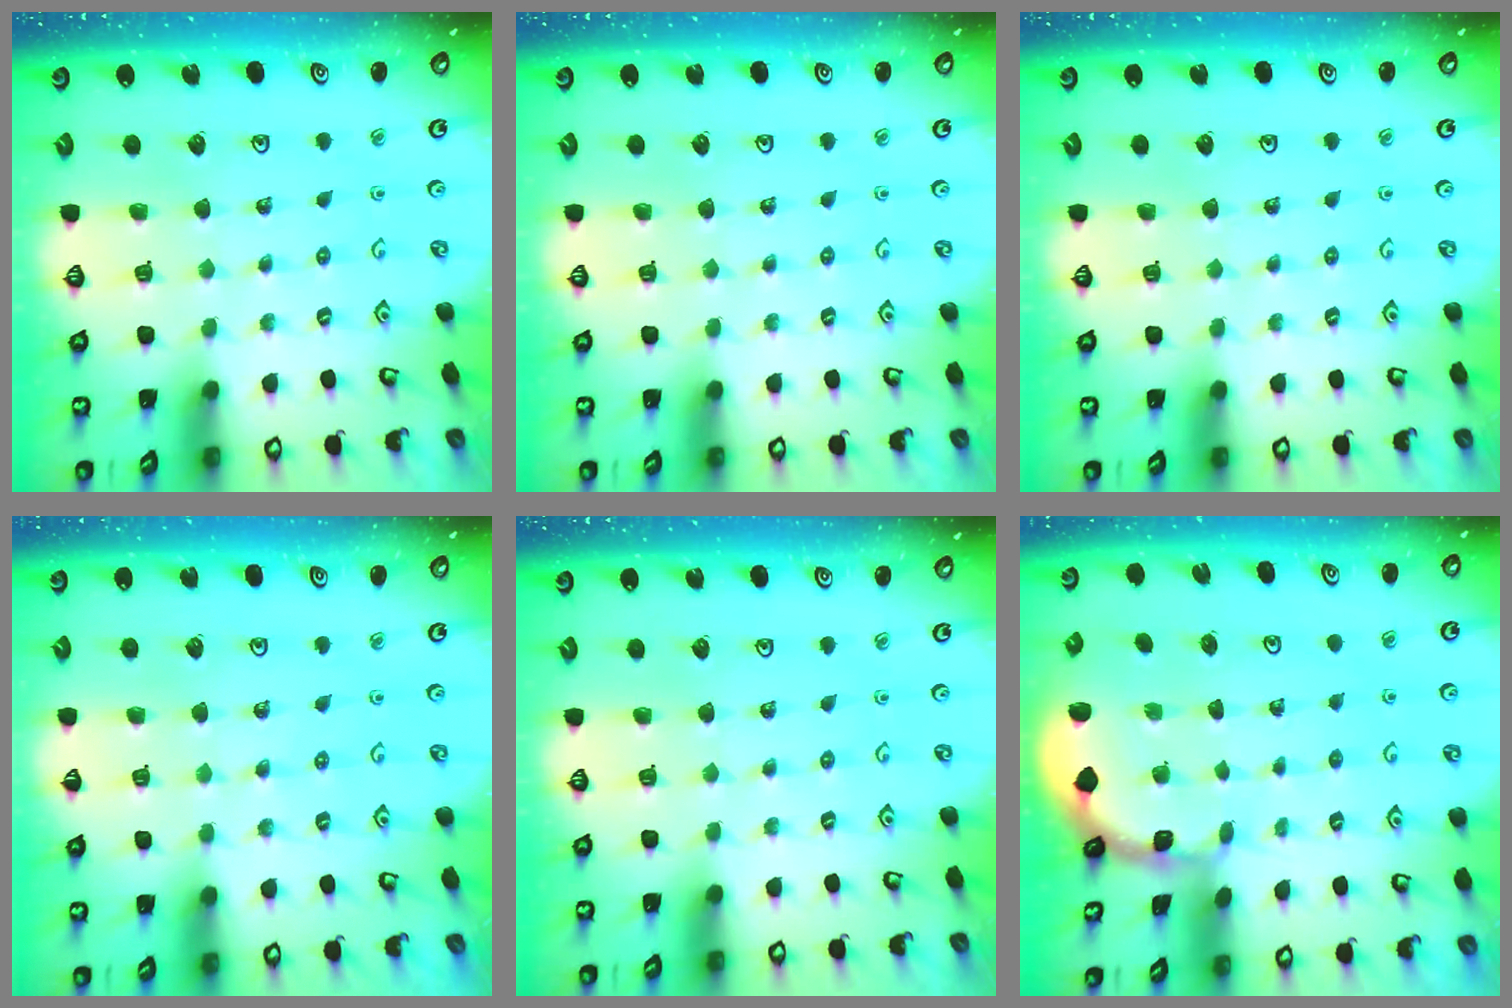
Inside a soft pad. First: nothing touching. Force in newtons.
{"total": 0.0}
{"total": 0.0}
{"total": 3.0, "press": 2.9, "slide": 0.6}
{"total": 0.0}
{"total": 1.3, "press": 1.2, "slide": 0.1}